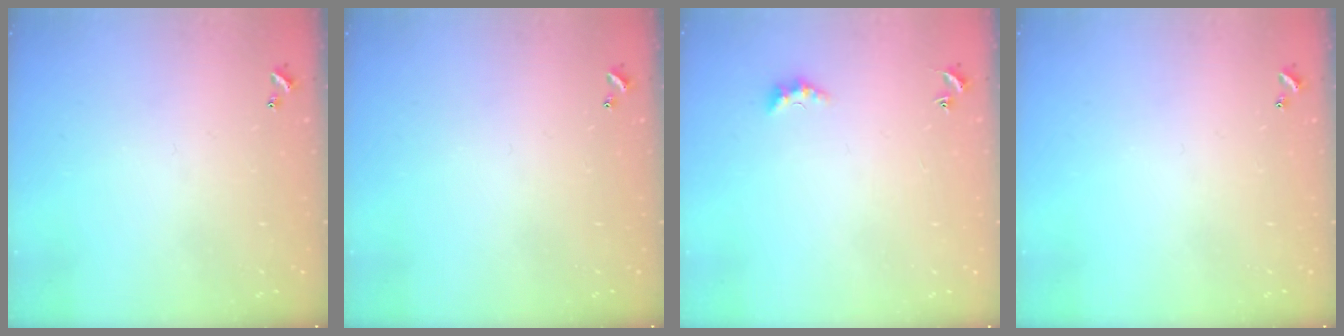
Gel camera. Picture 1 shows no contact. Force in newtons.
{"total": 0.0}
{"total": 2.2, "press": 2.1, "slide": 0.6}
{"total": 0.0}